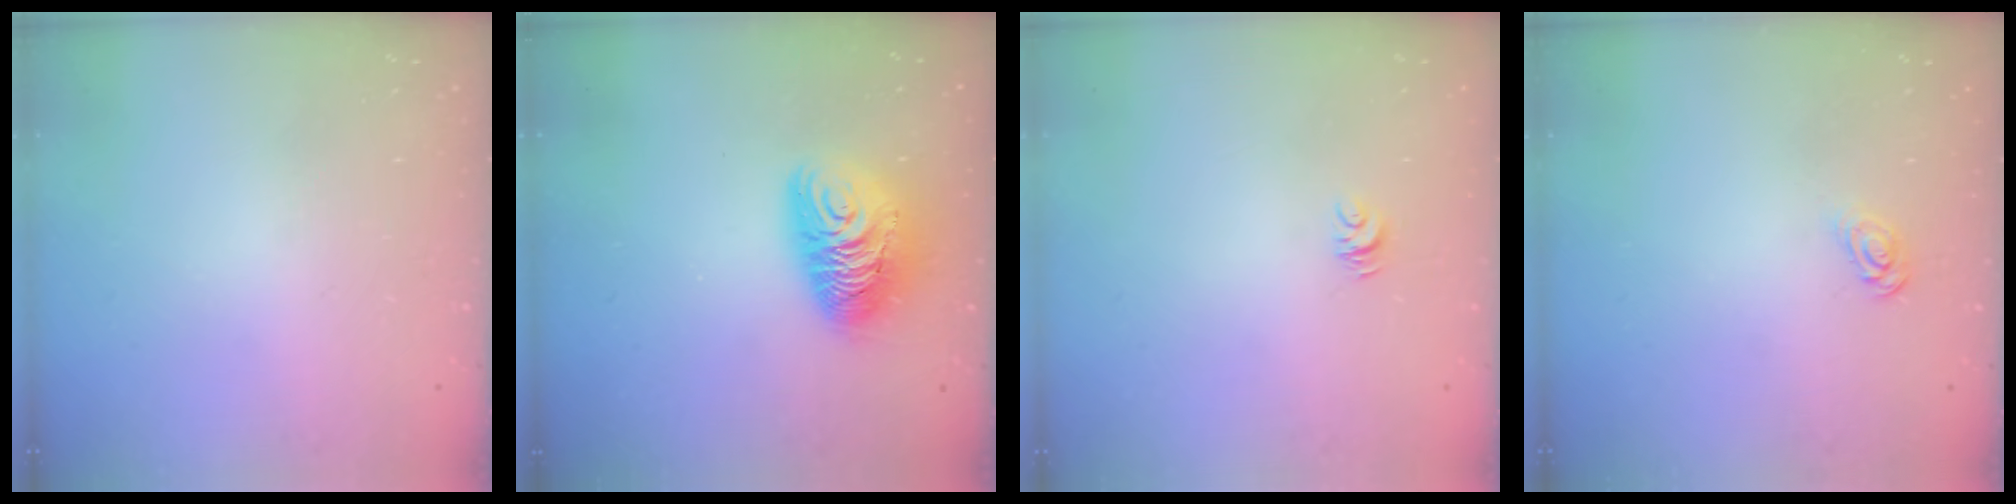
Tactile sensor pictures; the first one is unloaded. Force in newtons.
{"total": 12.7, "press": 12.6, "slide": 1.2}
{"total": 3.9, "press": 3.9, "slide": 0.3}
{"total": 3.6, "press": 3.6, "slide": 0.4}